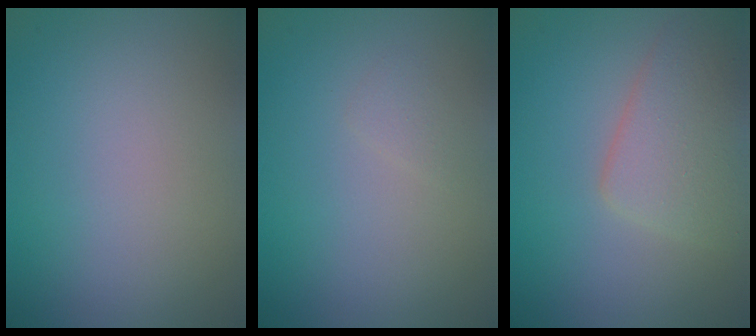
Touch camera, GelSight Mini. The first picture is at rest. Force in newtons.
{"total": 0.7, "press": 0.7, "slide": 0.0}
{"total": 4.0, "press": 4.0, "slide": 0.2}